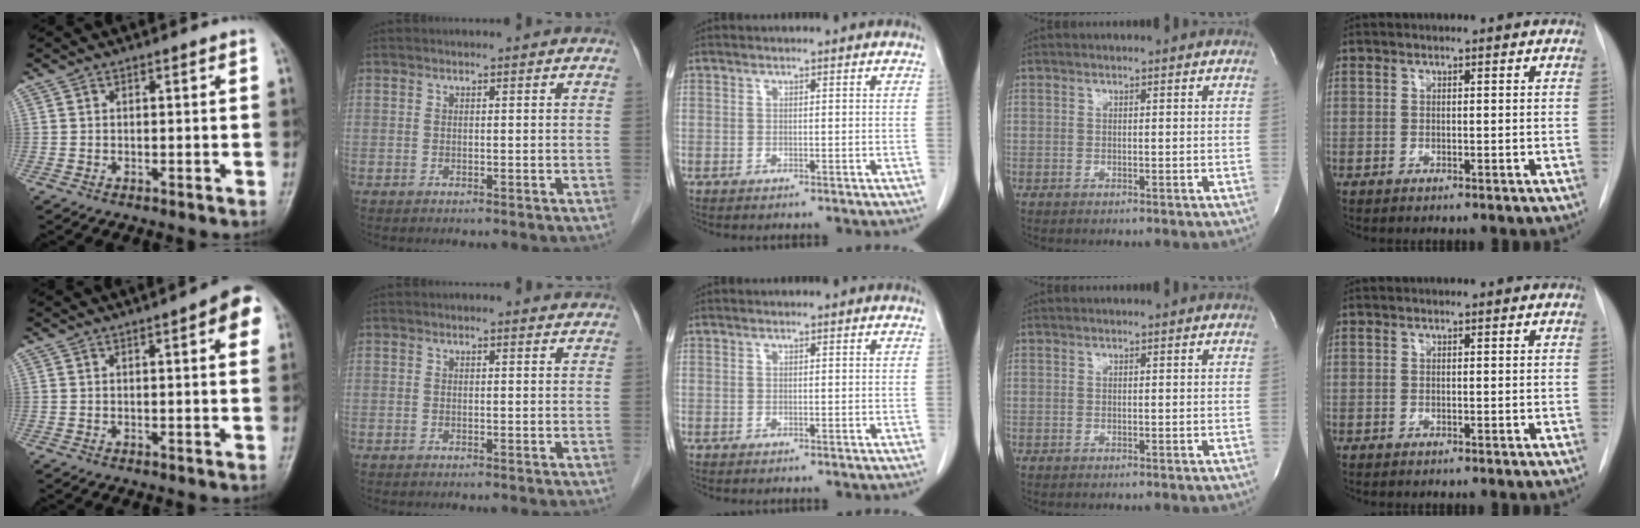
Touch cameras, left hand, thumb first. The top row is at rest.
{"thumb": {"total": 6.1, "force": [2.2, 1.5, 5.4], "torque": [-0.054, 0.004, 0.018]}, "index": {"total": 0.9, "force": [0.8, 0.3, 0.1], "torque": [-0.012, -0.001, 0.005]}}